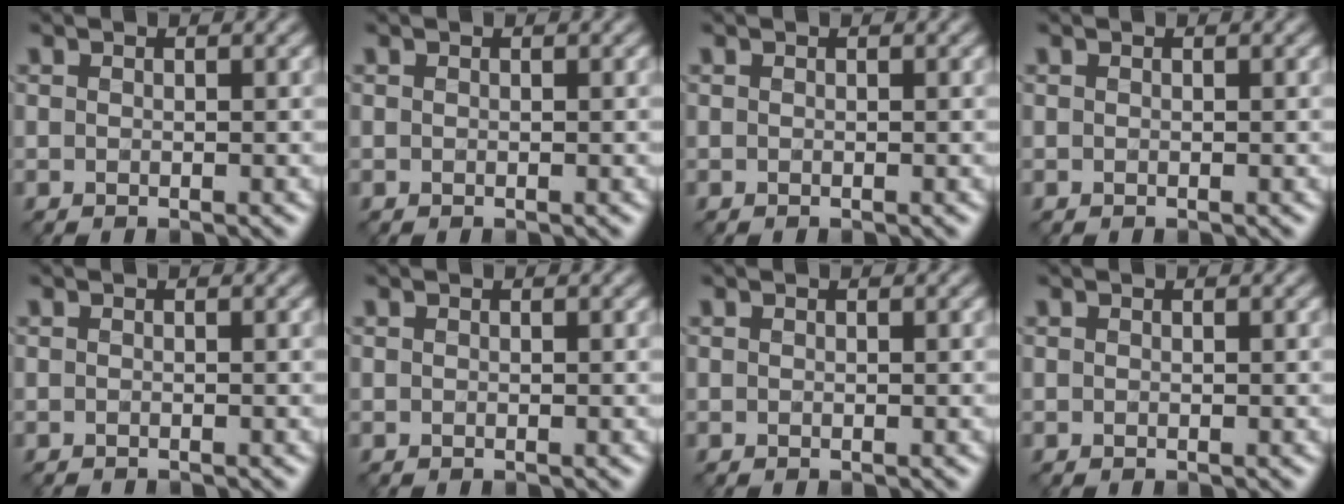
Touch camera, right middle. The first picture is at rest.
{"total": 0.0}
{"total": 0.0}
{"total": 0.0}
{"total": 0.7, "force": [-0.7, 0.1, 0.1], "torque": [0.003, -0.004, -0.012]}
{"total": 0.0}
{"total": 0.0}
{"total": 0.0}